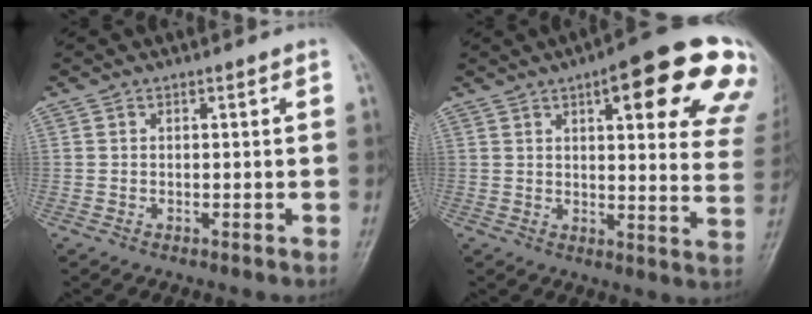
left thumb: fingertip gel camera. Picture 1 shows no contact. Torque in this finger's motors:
{"motor_torque": [2.47, 2.54, 1.30, -1.48, 0.12]}